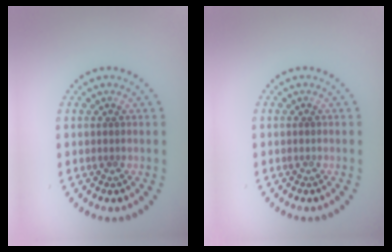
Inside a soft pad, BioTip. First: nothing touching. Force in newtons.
{"total": 0.0}